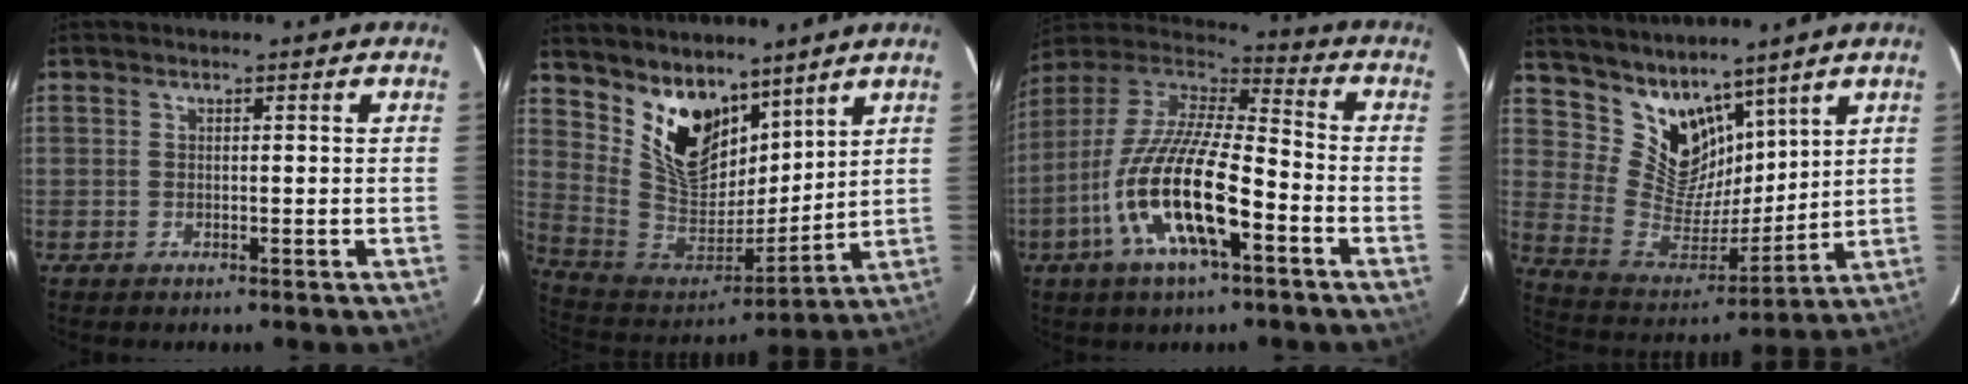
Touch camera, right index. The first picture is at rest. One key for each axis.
{"total": 15.7, "fx": 10.5, "fy": 8.5, "fz": 7.9, "tx": -0.161, "ty": -0.001, "tz": 0.214}
{"total": 19.4, "fx": -7.6, "fy": 5.5, "fz": 17.0, "tx": -0.333, "ty": -0.023, "tz": -0.150}
{"total": 13.0, "fx": 10.0, "fy": 7.2, "fz": 4.2, "tx": -0.086, "ty": -0.006, "tz": 0.206}